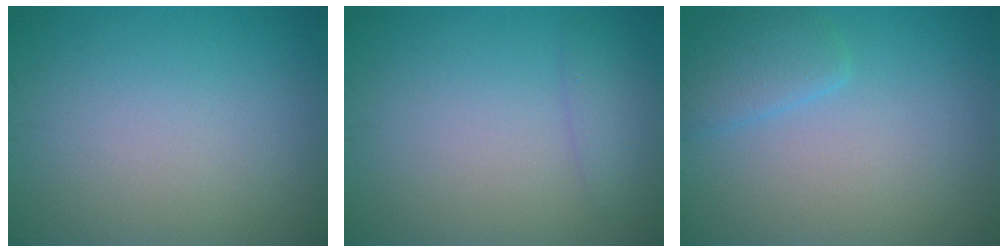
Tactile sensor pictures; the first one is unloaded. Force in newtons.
{"total": 1.5, "press": 1.5, "slide": 0.0}
{"total": 2.3, "press": 2.3, "slide": 0.2}